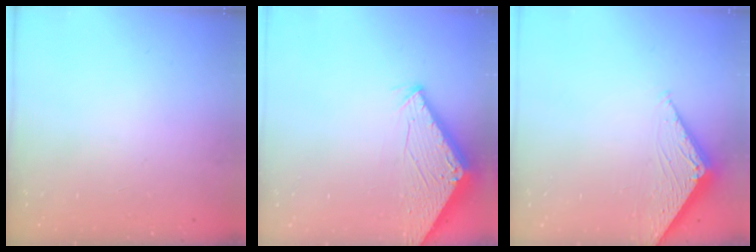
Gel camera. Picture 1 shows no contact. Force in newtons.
{"total": 2.8, "press": 2.8, "slide": 0.2}
{"total": 4.0, "press": 4.0, "slide": 0.5}